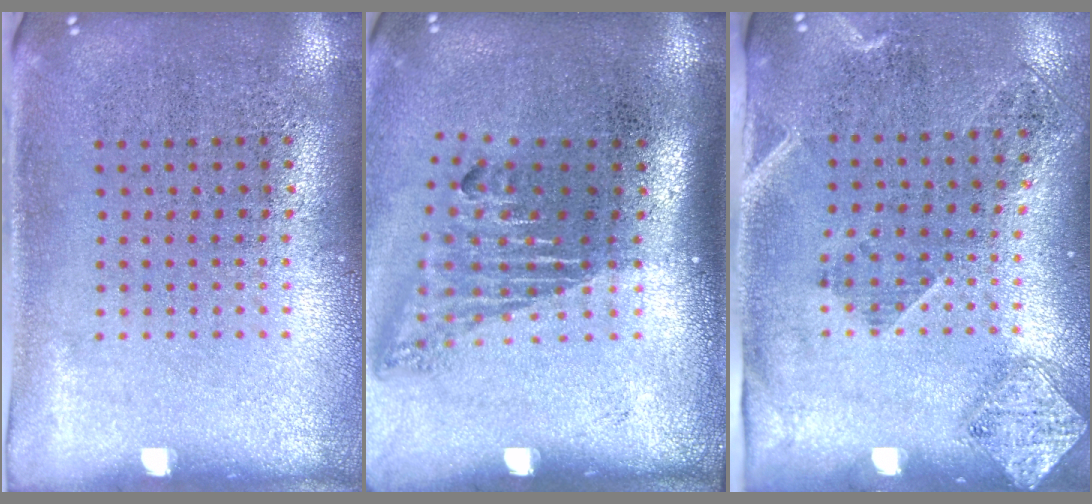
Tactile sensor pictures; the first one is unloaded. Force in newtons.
{"total": 1.7, "press": 1.1, "slide": 1.3}
{"total": 1.7, "press": 1.3, "slide": 1.1}